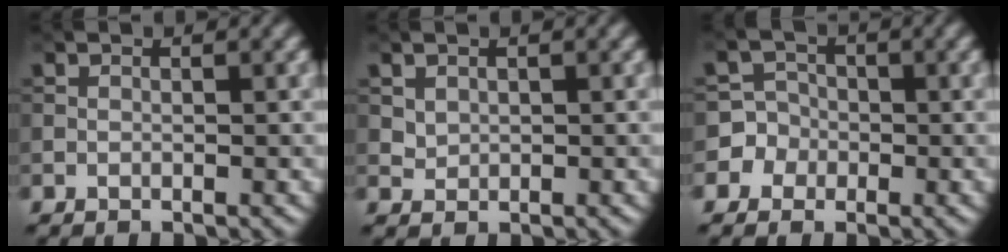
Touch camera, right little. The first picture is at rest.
{"total": 0.9, "force": [0.6, 0.6, 0.2], "torque": [-0.007, -0.003, 0.017]}
{"total": 4.2, "force": [-1.6, 3.9, 0.0], "torque": [0.023, 0.012, -0.040]}